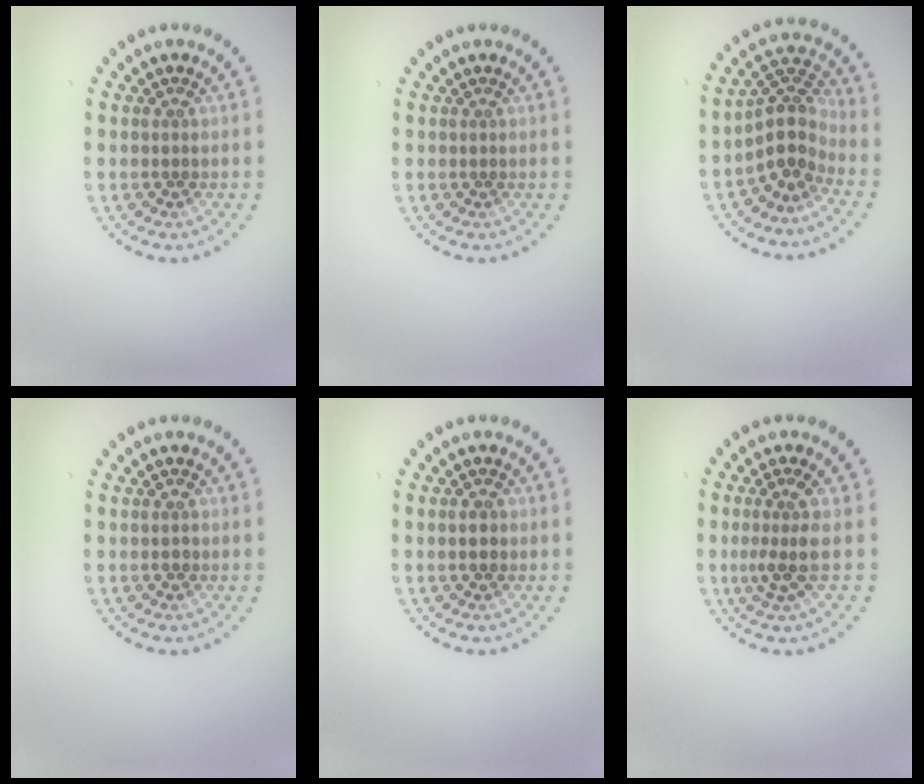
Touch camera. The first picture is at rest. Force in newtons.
{"total": 0.0}
{"total": 3.7, "press": 2.8, "slide": 2.4}
{"total": 1.1, "press": 1.1, "slide": 0.0}
{"total": 1.9, "press": 1.9, "slide": 0.1}
{"total": 2.6, "press": 2.0, "slide": 1.7}